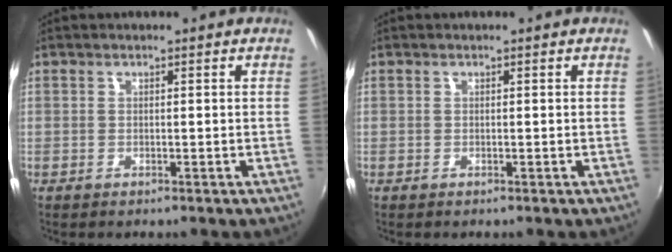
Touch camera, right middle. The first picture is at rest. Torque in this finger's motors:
{"motor_torque": [-0.10, 0.01, -0.01, 0.00]}